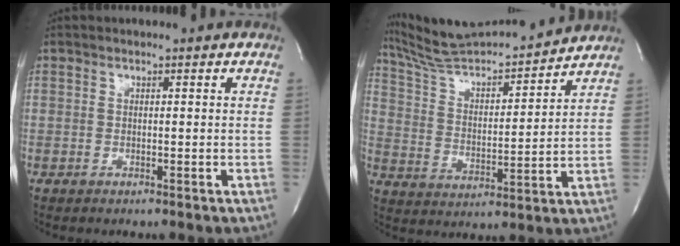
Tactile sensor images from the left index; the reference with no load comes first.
{"total": 18.1, "force": [17.0, 1.2, 6.0], "torque": [-0.108, 0.011, 0.280]}